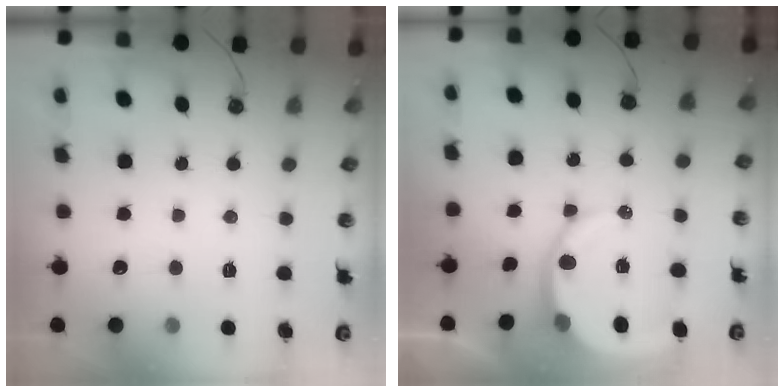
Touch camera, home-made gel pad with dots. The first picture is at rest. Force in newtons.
{"total": 10.1, "press": 10.0, "slide": 1.3}